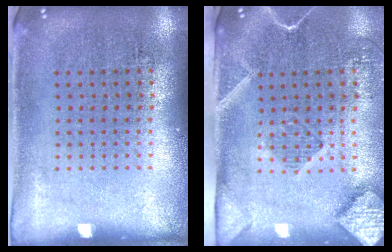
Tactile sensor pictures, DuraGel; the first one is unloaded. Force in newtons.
{"total": 2.7, "press": 2.0, "slide": 1.8}